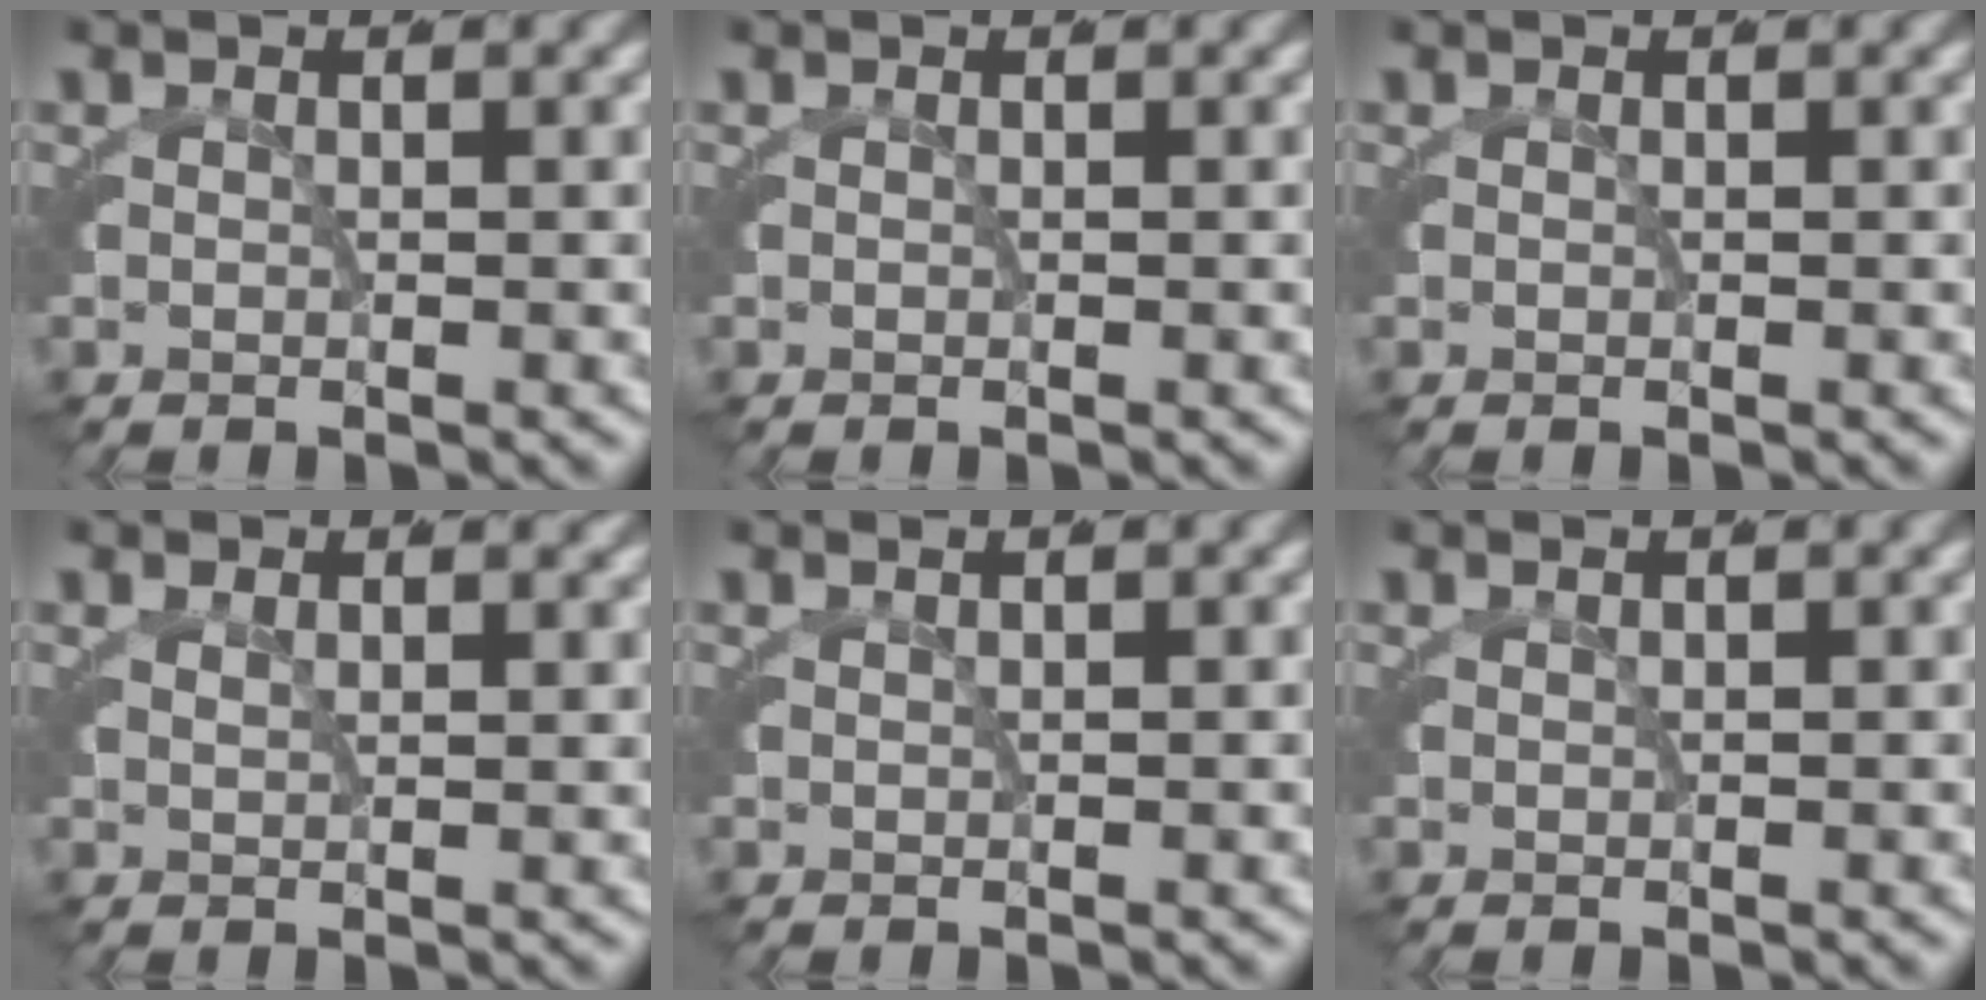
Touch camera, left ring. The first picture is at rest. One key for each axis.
{"total": 0.0}
{"total": 0.0}
{"total": 1.6, "fx": 1.5, "fy": -0.6, "fz": 0.3, "tx": 0.004, "ty": 0.002, "tz": 0.025}
{"total": 1.2, "fx": 0.9, "fy": -0.5, "fz": 0.6, "tx": 0.003, "ty": 0.012, "tz": 0.013}
{"total": 1.1, "fx": 0.8, "fy": -0.6, "fz": 0.5, "tx": 0.003, "ty": 0.012, "tz": 0.012}